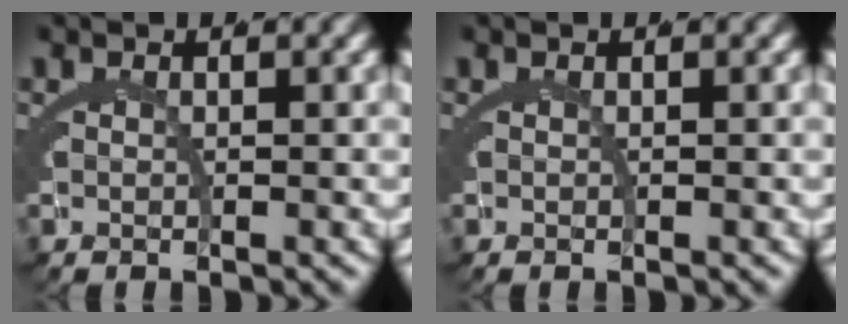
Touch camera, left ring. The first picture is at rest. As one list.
[{"total": 0.0}]